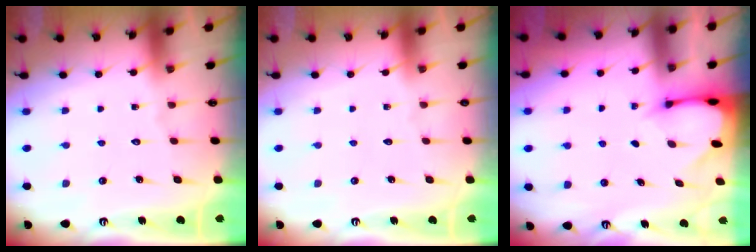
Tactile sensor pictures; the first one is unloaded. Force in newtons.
{"total": 0.0}
{"total": 2.0, "press": 2.0, "slide": 0.1}